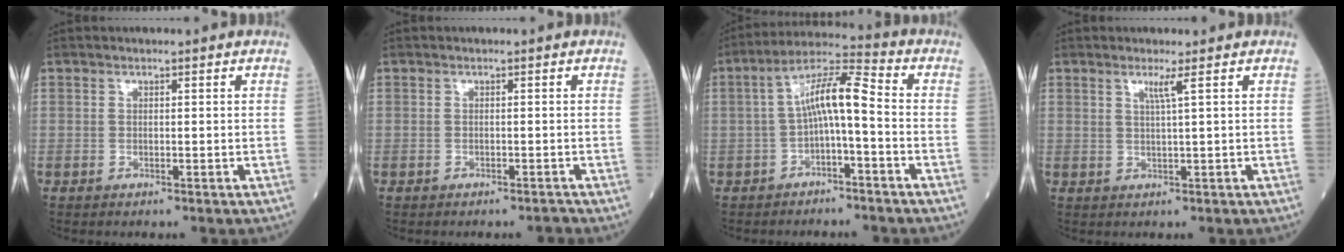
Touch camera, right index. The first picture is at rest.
{"total": 0.5, "force": [-0.5, 0.0, 0.2], "torque": [-0.002, -0.001, -0.009]}
{"total": 7.8, "force": [-1.0, 1.3, 7.6], "torque": [-0.141, 0.032, -0.020]}
{"total": 2.1, "force": [1.1, -0.6, 1.6], "torque": [-0.035, -0.006, 0.023]}